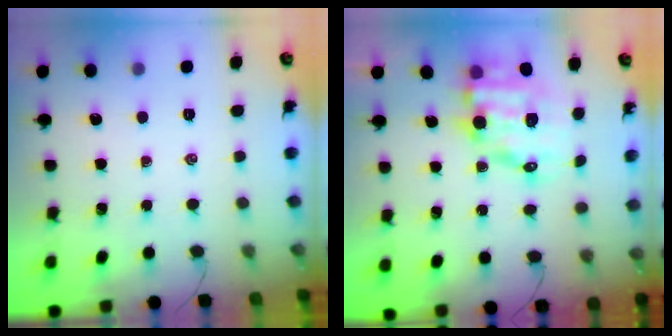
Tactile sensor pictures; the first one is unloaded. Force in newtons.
{"total": 12.1, "press": 11.8, "slide": 3.0}